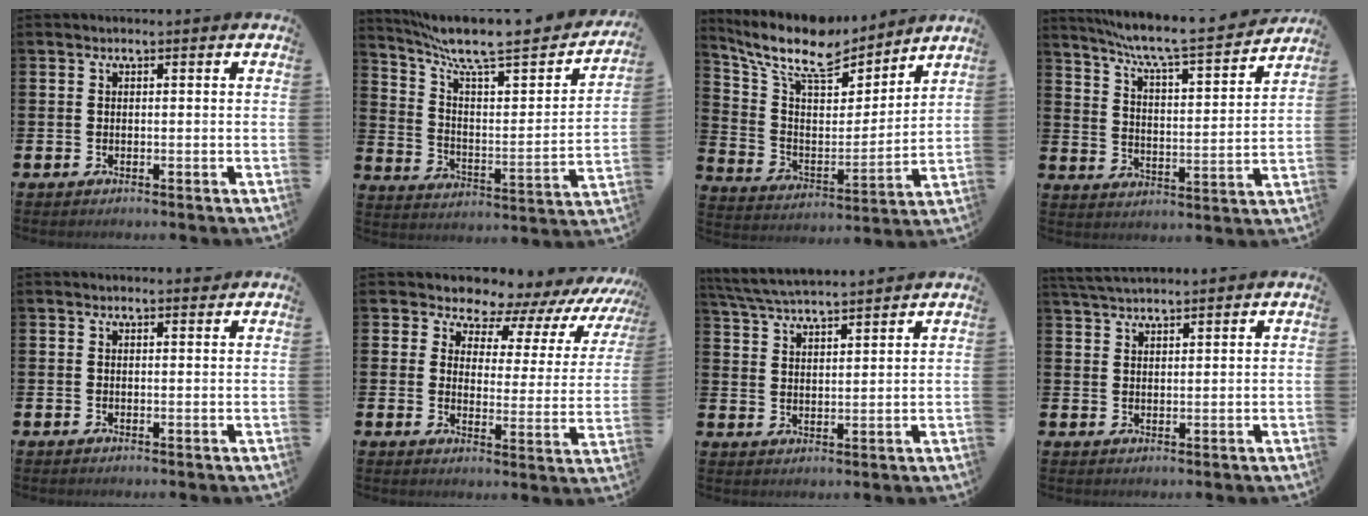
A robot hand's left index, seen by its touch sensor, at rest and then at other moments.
{"total": 8.4, "force": [6.8, 1.5, 4.6], "torque": [-0.103, -0.060, 0.104]}
{"total": 11.7, "force": [9.9, 4.1, 4.8], "torque": [-0.117, -0.069, 0.170]}
{"total": 7.5, "force": [6.7, 0.4, 3.2], "torque": [-0.087, -0.053, 0.109]}
{"total": 1.0, "force": [0.9, 0.2, 0.1], "torque": [0.010, -0.003, 0.014]}
{"total": 6.3, "force": [5.6, 2.8, 0.7], "torque": [-0.026, -0.063, 0.086]}
{"total": 5.4, "force": [5.2, 0.3, 1.2], "torque": [-0.044, -0.027, 0.093]}
{"total": 3.4, "force": [3.3, 0.4, 0.8], "torque": [-0.019, -0.011, 0.061]}